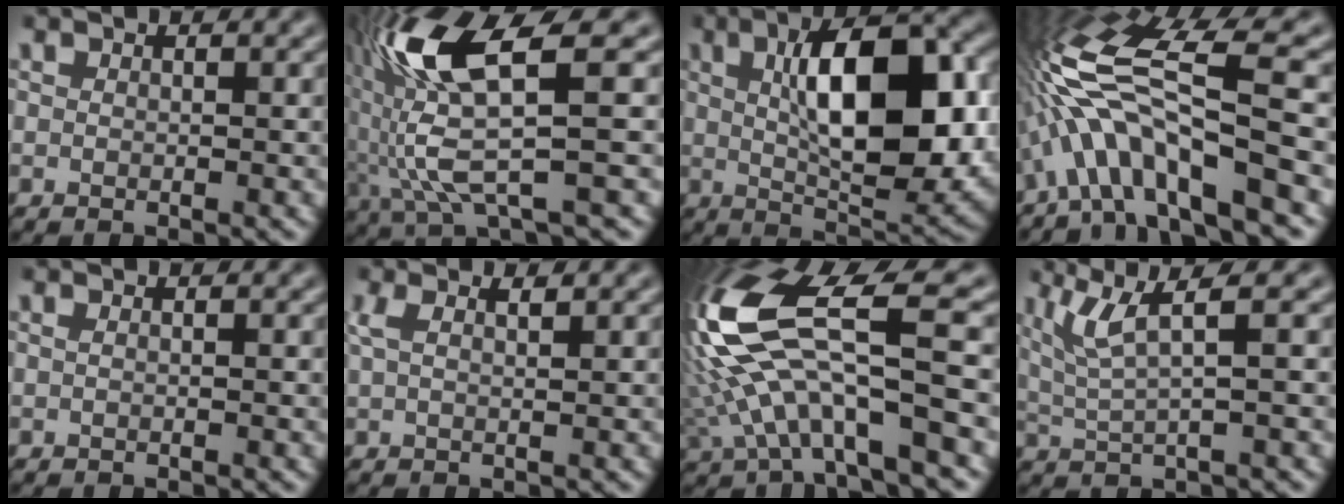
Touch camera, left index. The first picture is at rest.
{"total": 10.9, "force": [0.9, 2.6, 10.5], "torque": [-0.228, 0.000, 0.019]}
{"total": 11.8, "force": [1.4, 4.7, 10.8], "torque": [-0.161, 0.008, 0.024]}
{"total": 11.1, "force": [-3.2, 2.7, 10.3], "torque": [-0.200, 0.026, -0.056]}
{"total": 0.0}
{"total": 1.9, "force": [1.0, 0.5, 1.5], "torque": [-0.029, 0.002, 0.017]}
{"total": 13.9, "force": [0.5, 4.4, 13.1], "torque": [-0.279, 0.015, 0.015]}
{"total": 4.0, "force": [1.8, 0.7, 3.5], "torque": [-0.074, 0.003, 0.043]}